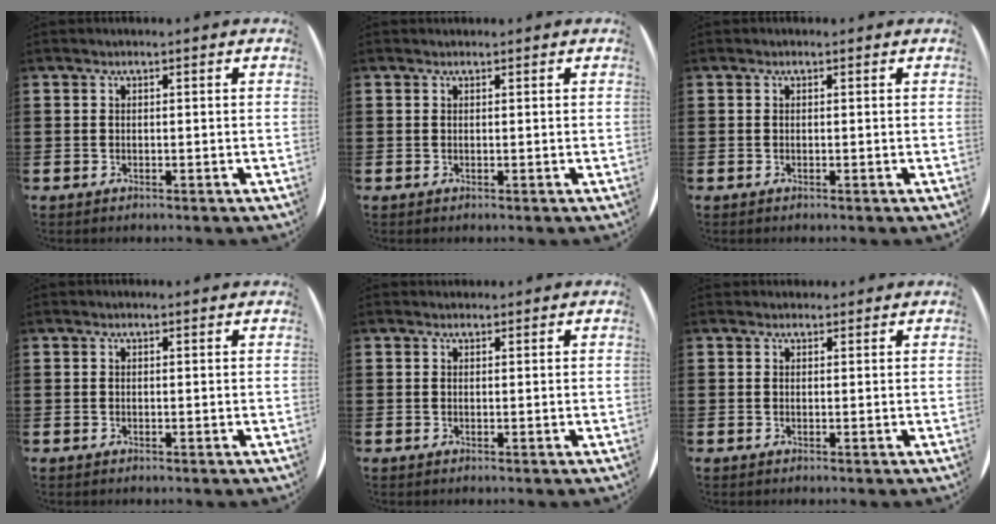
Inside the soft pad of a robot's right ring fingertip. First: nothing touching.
{"total": 0.0}
{"total": 0.0}
{"total": 0.0}
{"total": 0.6, "force": [0.6, 0.1, -0.2], "torque": [0.002, 0.004, 0.011]}
{"total": 0.8, "force": [0.8, 0.3, -0.2], "torque": [0.002, 0.005, 0.015]}